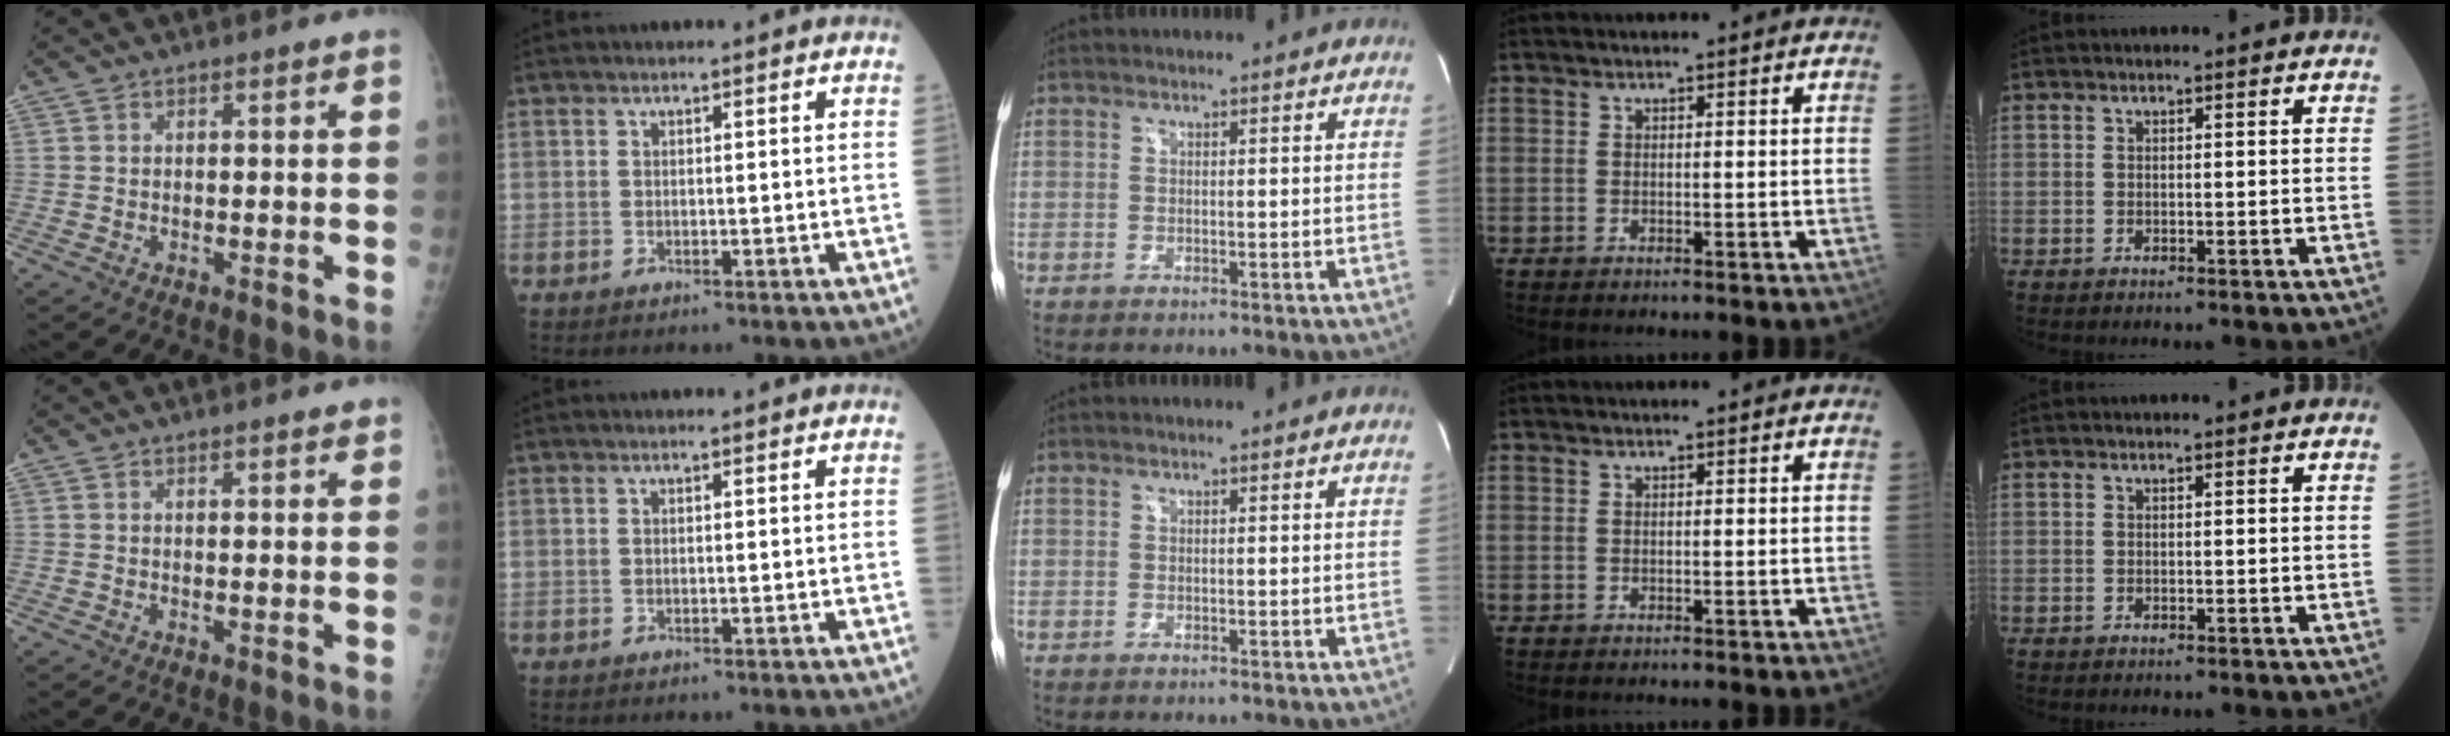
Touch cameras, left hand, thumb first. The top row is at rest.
{"thumb": {"total": 1.8, "force": [1.4, 0.3, 1.1], "torque": [-0.010, -0.001, 0.017]}, "index": {"total": 1.2, "force": [1.2, 0.1, 0.2], "torque": [-0.008, 0.008, 0.014]}}